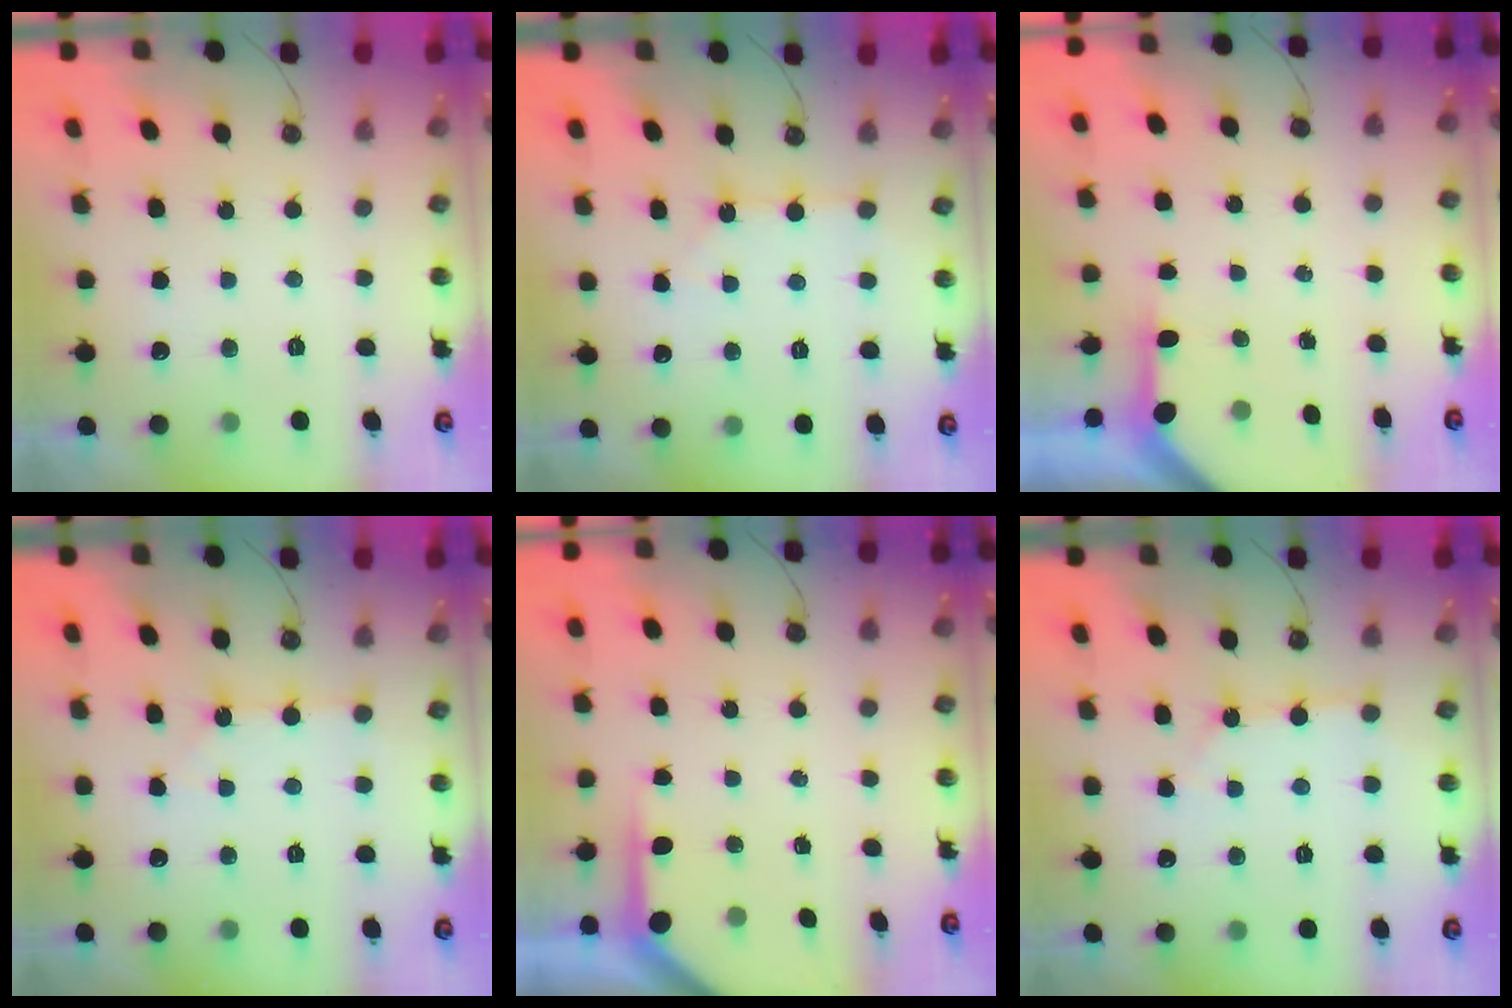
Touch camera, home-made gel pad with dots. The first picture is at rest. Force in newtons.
{"total": 2.9, "press": 2.9, "slide": 0.5}
{"total": 2.9, "press": 2.9, "slide": 0.2}
{"total": 1.8, "press": 1.7, "slide": 0.3}
{"total": 3.5, "press": 3.5, "slide": 0.4}
{"total": 2.9, "press": 2.8, "slide": 0.4}